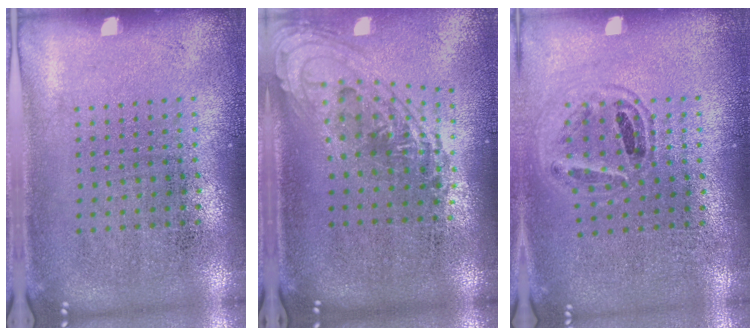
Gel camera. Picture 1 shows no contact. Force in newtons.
{"total": 1.5, "press": 1.2, "slide": 0.9}
{"total": 0.9, "press": 0.9, "slide": 0.1}